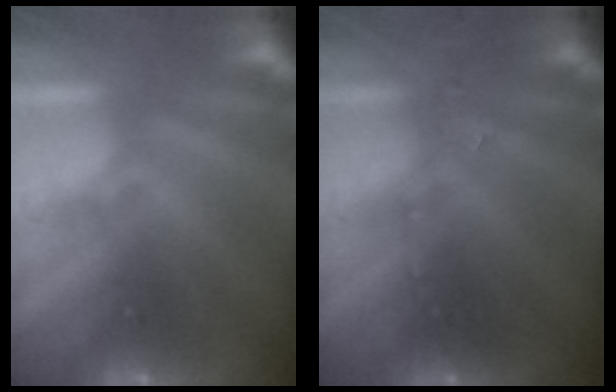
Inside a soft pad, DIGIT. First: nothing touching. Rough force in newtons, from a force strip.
{"total": 2.4}